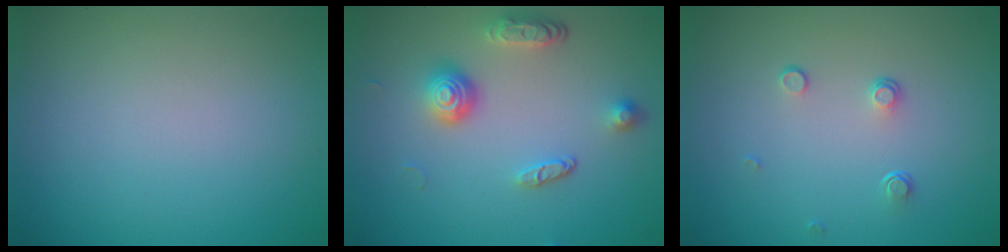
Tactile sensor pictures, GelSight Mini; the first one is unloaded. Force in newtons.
{"total": 3.8, "press": 2.9, "slide": 2.4}
{"total": 1.0, "press": 0.7, "slide": 0.8}